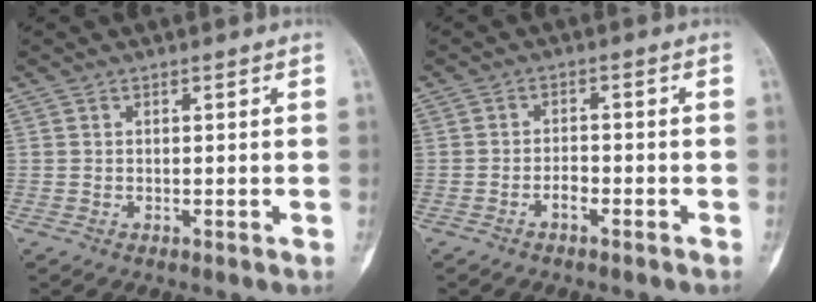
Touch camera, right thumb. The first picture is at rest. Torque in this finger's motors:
{"motor_torque": [-0.44, -0.17, -0.06, 0.02, 0.00]}